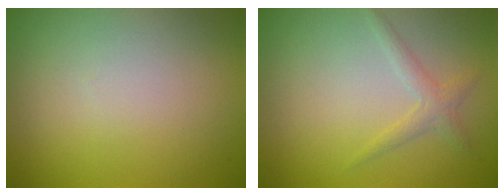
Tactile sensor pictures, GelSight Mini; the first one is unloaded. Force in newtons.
{"total": 1.5, "press": 1.5, "slide": 0.1}